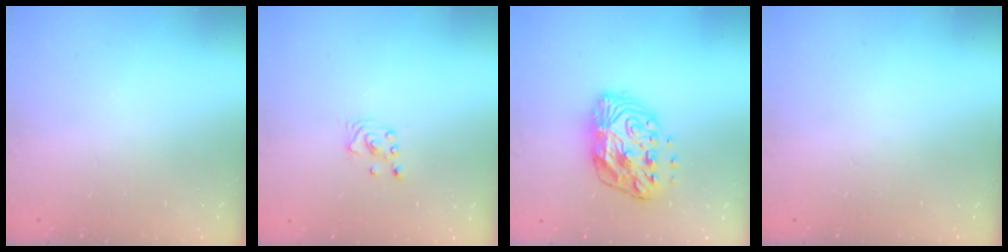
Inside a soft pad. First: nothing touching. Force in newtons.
{"total": 2.2, "press": 2.2, "slide": 0.2}
{"total": 12.5, "press": 12.5, "slide": 0.9}
{"total": 0.0}